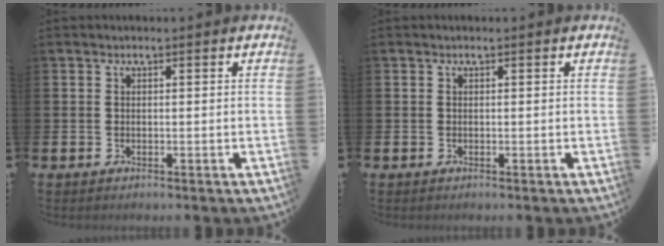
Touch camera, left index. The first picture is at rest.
{"total": 0.0}